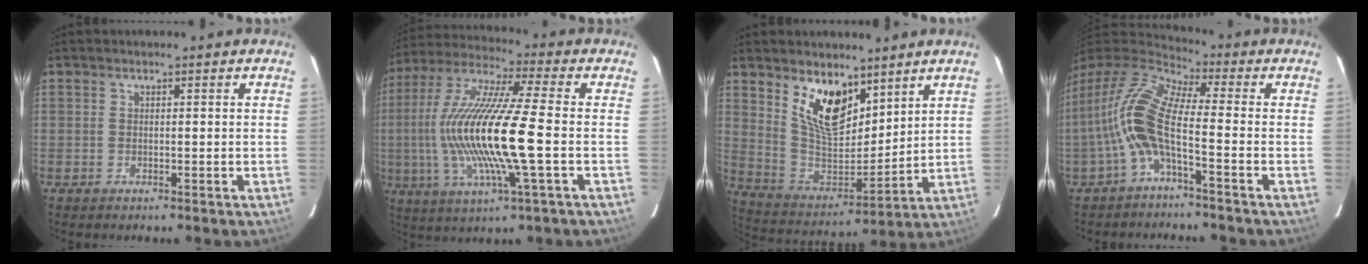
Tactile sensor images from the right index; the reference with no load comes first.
{"total": 19.4, "force": [-2.0, 1.6, 19.2], "torque": [-0.373, -0.010, -0.044]}
{"total": 13.8, "force": [8.4, 6.8, 8.6], "torque": [-0.160, -0.011, 0.170]}
{"total": 13.5, "force": [-3.0, 3.5, 12.7], "torque": [-0.255, 0.006, -0.067]}